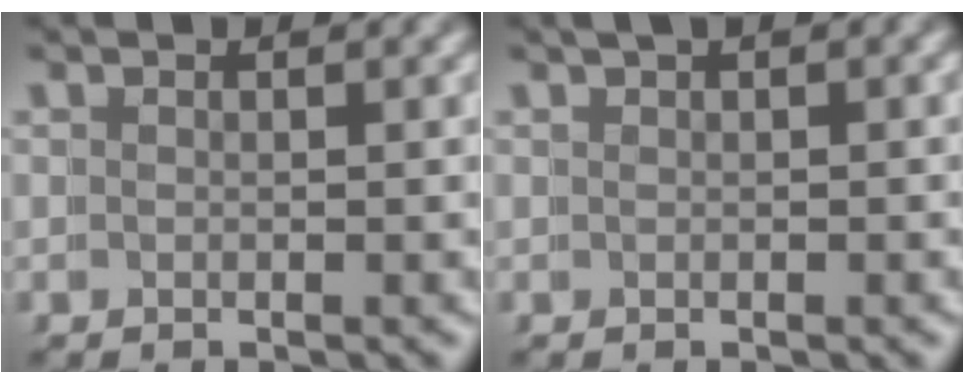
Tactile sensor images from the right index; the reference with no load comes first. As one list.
[{"total": 0.7, "force": [0.4, 0.0, 0.5], "torque": [-0.006, 0.009, 0.002]}]